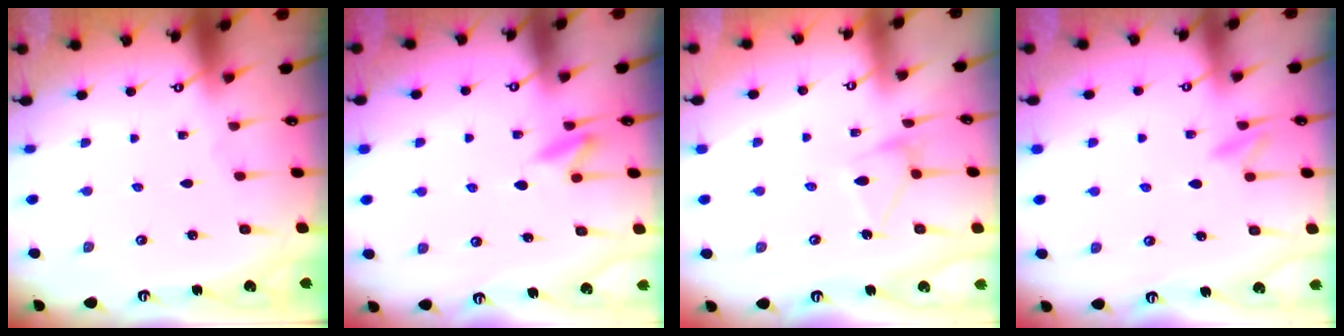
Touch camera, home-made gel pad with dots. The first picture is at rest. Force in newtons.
{"total": 5.8, "press": 5.7, "slide": 1.3}
{"total": 11.2, "press": 11.2, "slide": 0.4}
{"total": 8.7, "press": 8.7, "slide": 0.9}